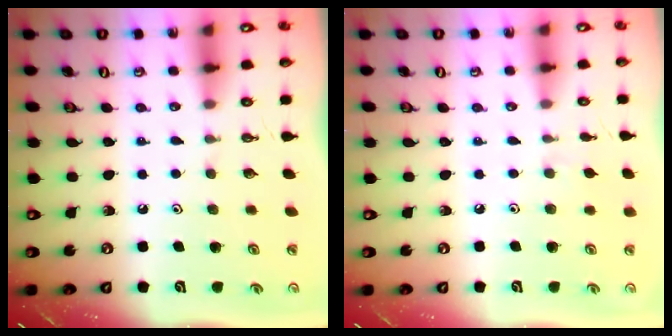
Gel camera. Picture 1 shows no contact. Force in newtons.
{"total": 3.8, "press": 3.7, "slide": 0.7}